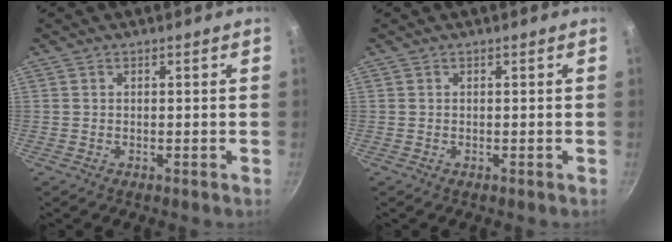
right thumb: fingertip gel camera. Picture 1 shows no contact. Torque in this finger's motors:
{"motor_torque": [0.00, 0.00, 0.16, -0.02, 0.01]}